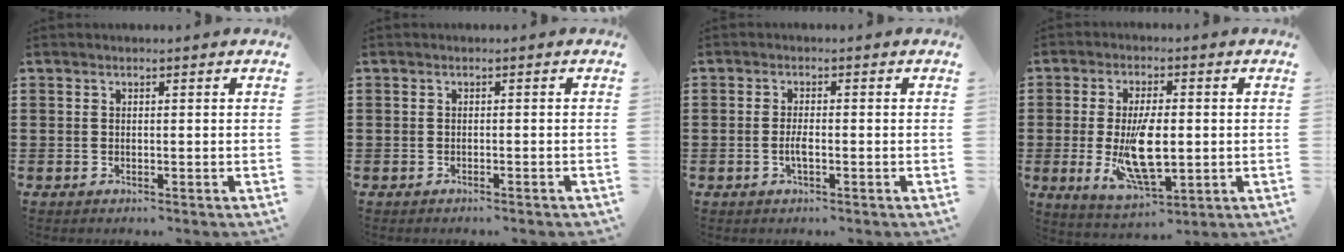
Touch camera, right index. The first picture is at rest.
{"total": 0.6, "force": [-0.6, 0.1, 0.2], "torque": [-0.005, -0.002, -0.012]}
{"total": 2.3, "force": [-0.7, 0.6, 2.1], "torque": [-0.046, -0.002, -0.015]}
{"total": 10.2, "force": [-0.9, 4.3, 9.2], "torque": [-0.183, -0.012, -0.016]}